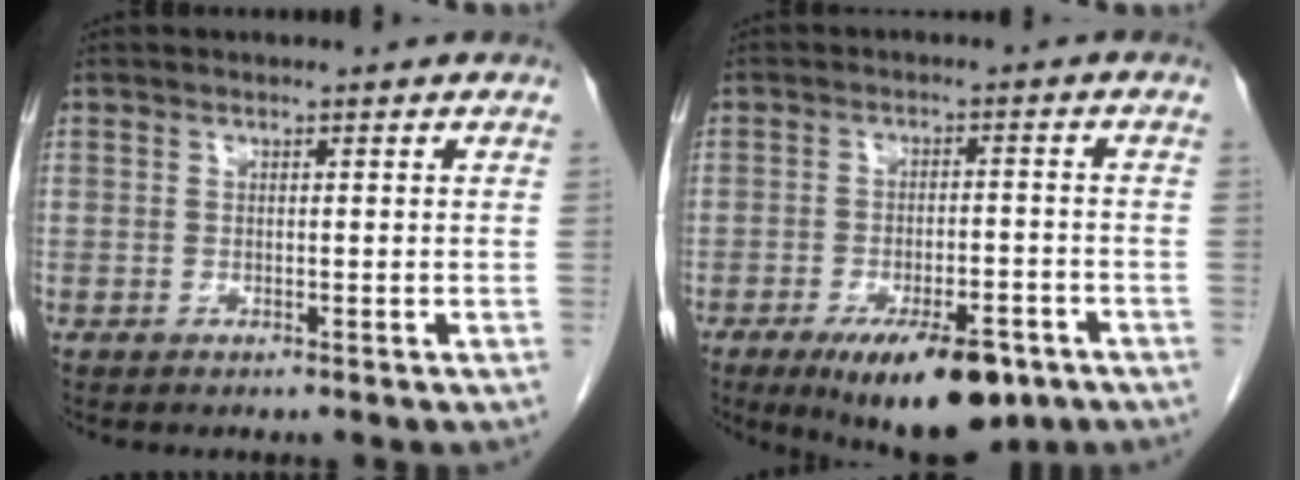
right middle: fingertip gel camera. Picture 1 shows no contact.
{"total": 12.7, "force": [-8.0, 4.3, 8.9], "torque": [-0.123, -0.009, -0.116]}